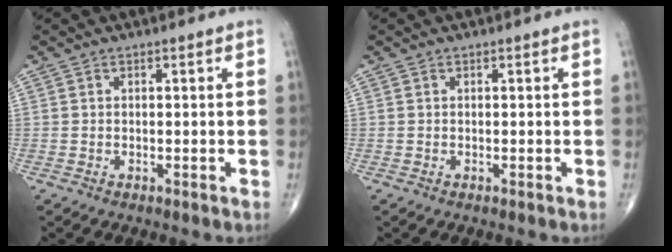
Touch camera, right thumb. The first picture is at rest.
{"total": 0.0}